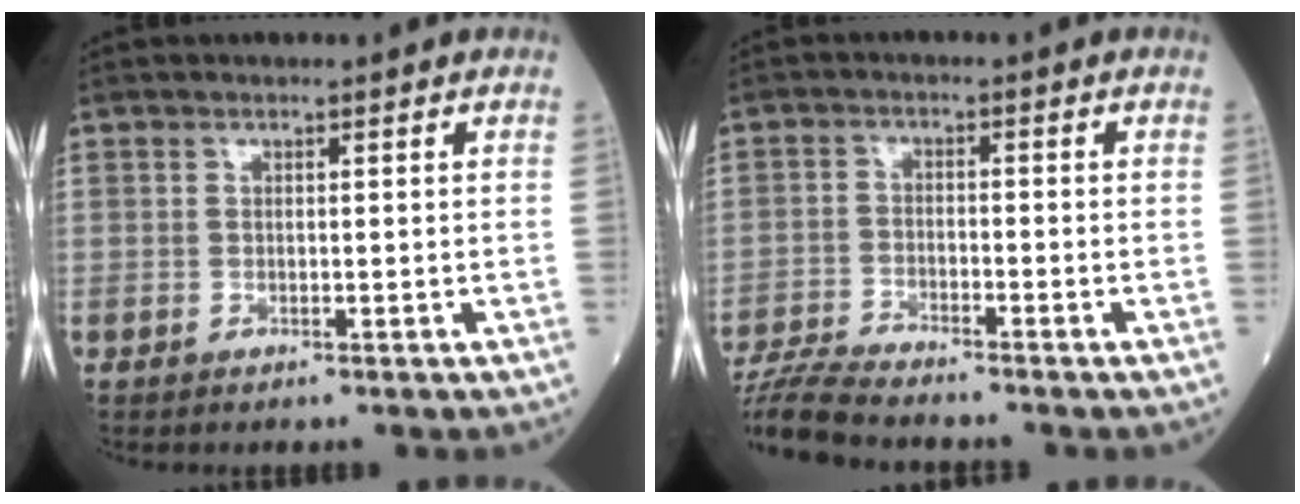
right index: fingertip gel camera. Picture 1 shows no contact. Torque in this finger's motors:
{"motor_torque": [-0.47, -0.51, -0.03, 0.04]}